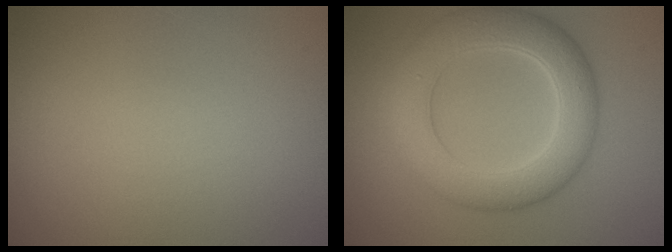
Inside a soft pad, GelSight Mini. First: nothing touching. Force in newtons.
{"total": 6.6, "press": 6.6, "slide": 0.4}